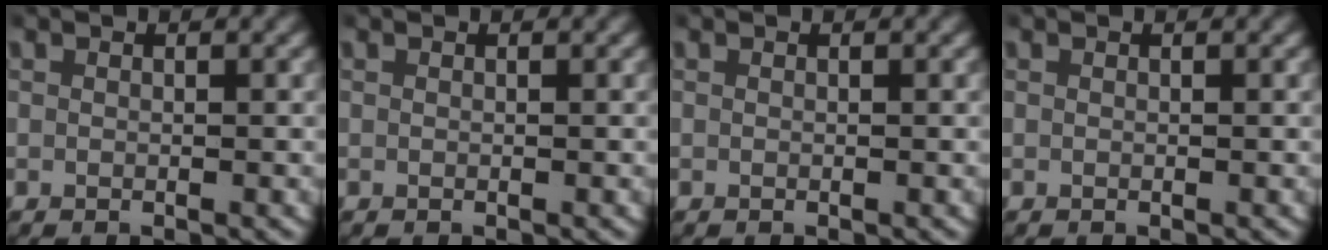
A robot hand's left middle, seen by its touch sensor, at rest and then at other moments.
{"total": 0.0}
{"total": 0.0}
{"total": 0.0}